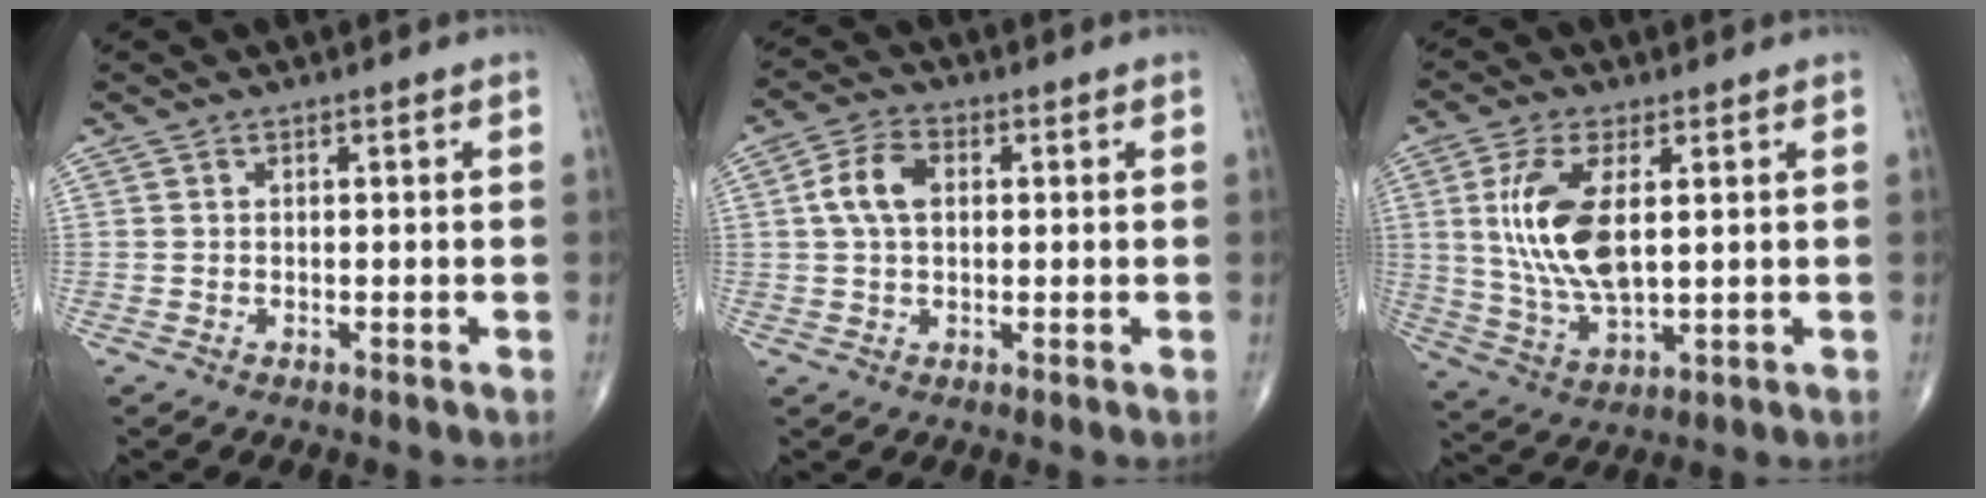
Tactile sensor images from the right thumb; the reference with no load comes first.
{"total": 6.4, "force": [1.0, 4.1, 4.8], "torque": [-0.096, 0.015, 0.013]}
{"total": 12.7, "force": [2.4, 5.6, 11.1], "torque": [-0.233, -0.014, 0.055]}